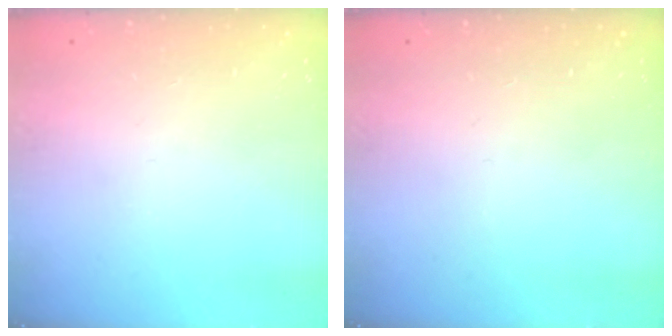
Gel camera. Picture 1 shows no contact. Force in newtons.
{"total": 0.0}